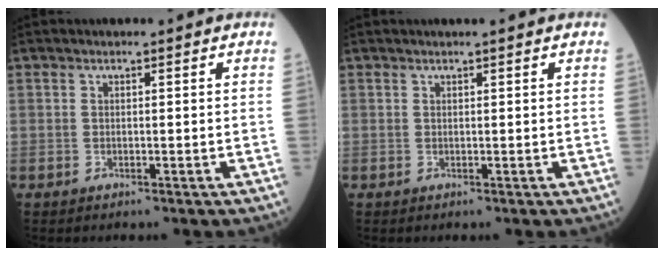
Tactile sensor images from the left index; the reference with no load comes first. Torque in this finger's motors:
{"motor_torque": [-0.22, -0.20, 0.00, 0.00]}